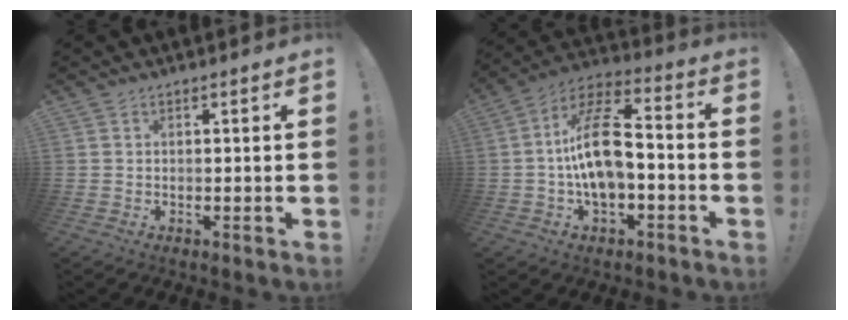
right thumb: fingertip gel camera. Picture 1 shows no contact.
{"total": 16.5, "force": [-1.3, 8.5, 14.0], "torque": [-0.245, 0.022, -0.022]}